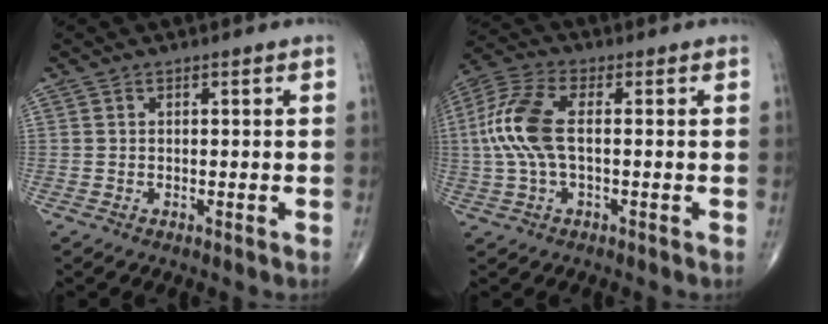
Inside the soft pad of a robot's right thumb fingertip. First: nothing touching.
{"total": 10.7, "force": [0.2, 4.8, 9.6], "torque": [-0.238, 0.021, 0.000]}